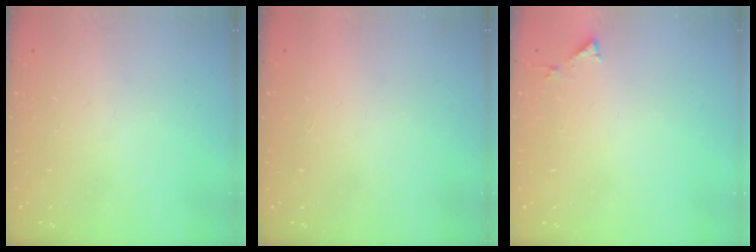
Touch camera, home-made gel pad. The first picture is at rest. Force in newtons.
{"total": 1.5, "press": 1.5, "slide": 0.1}
{"total": 3.0, "press": 3.0, "slide": 0.2}